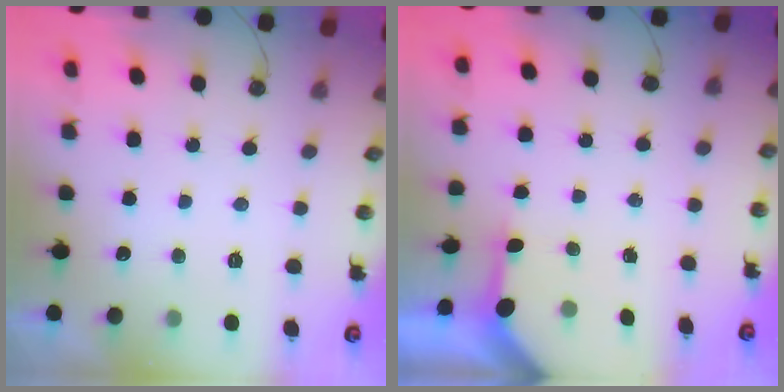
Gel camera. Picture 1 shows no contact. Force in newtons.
{"total": 3.3, "press": 3.3, "slide": 0.3}